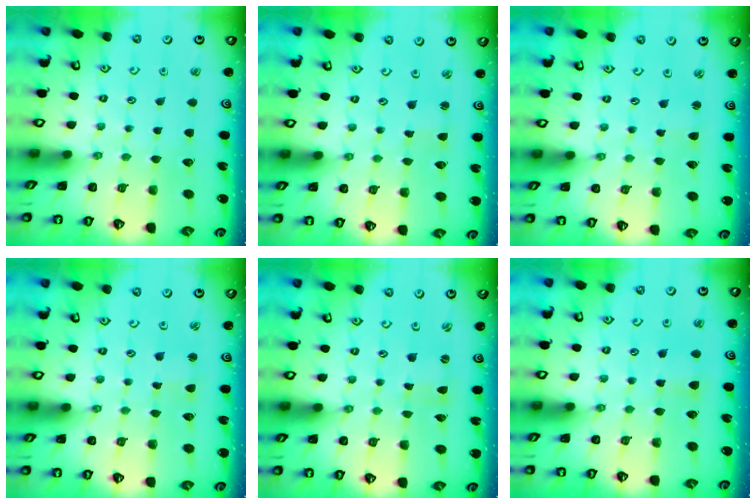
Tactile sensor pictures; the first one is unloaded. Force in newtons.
{"total": 1.0, "press": 1.0, "slide": 0.1}
{"total": 1.4, "press": 1.3, "slide": 0.3}
{"total": 2.0, "press": 2.0, "slide": 0.3}
{"total": 0.0}
{"total": 4.5, "press": 4.4, "slide": 0.8}